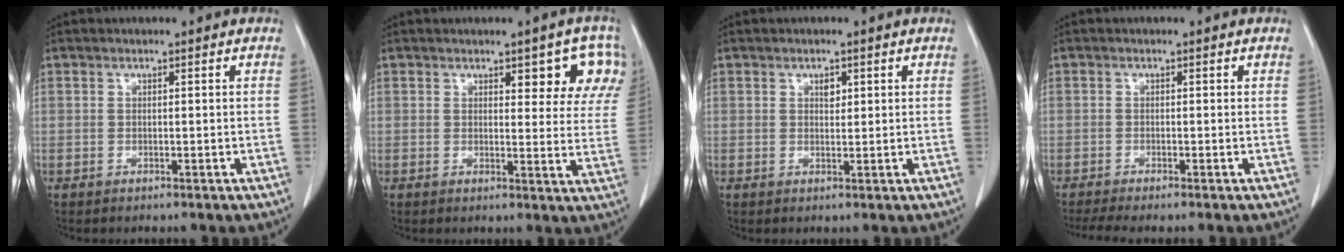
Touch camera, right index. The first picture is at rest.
{"total": 8.2, "force": [4.7, 3.0, 6.0], "torque": [-0.050, 0.000, 0.047]}
{"total": 1.6, "force": [0.8, 0.9, 1.0], "torque": [-0.013, -0.003, 0.013]}
{"total": 2.4, "force": [-1.7, 0.1, 1.7], "torque": [-0.033, -0.006, -0.035]}